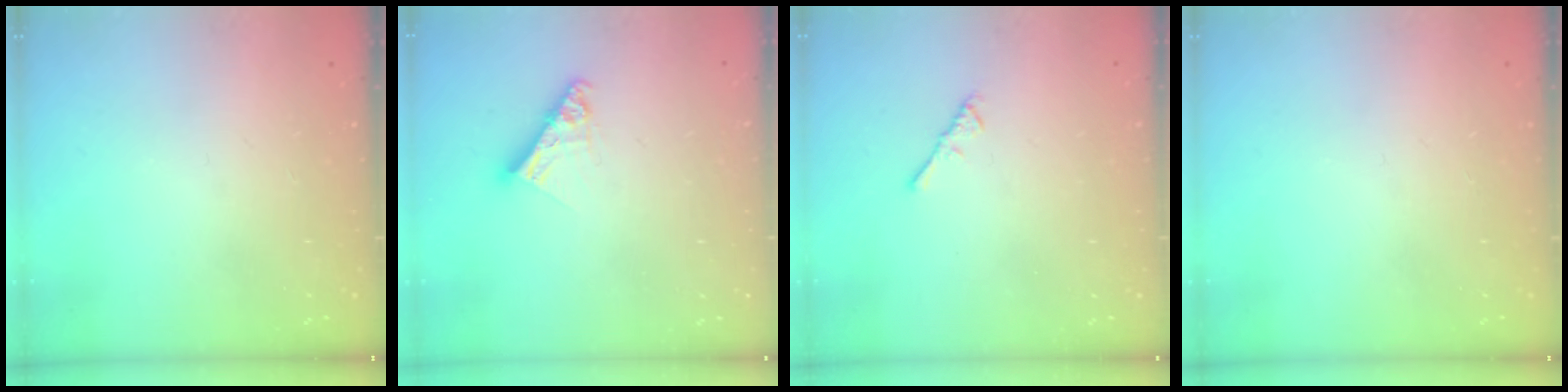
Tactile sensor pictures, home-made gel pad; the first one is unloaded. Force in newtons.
{"total": 8.1, "press": 8.1, "slide": 0.7}
{"total": 2.2, "press": 2.1, "slide": 0.5}
{"total": 0.0}